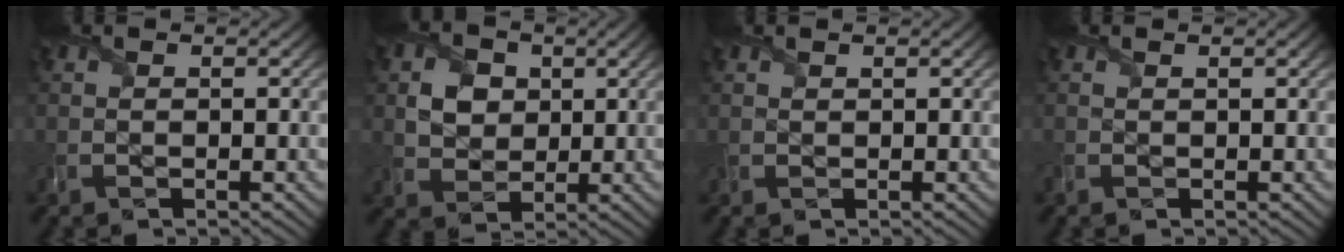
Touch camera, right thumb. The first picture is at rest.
{"total": 4.9, "force": [1.2, 4.1, 2.4], "torque": [-0.060, -0.001, 0.014]}
{"total": 1.1, "force": [0.7, 0.5, 0.6], "torque": [-0.022, 0.003, 0.018]}
{"total": 1.0, "force": [0.2, 0.3, 0.9], "torque": [-0.025, 0.002, 0.001]}